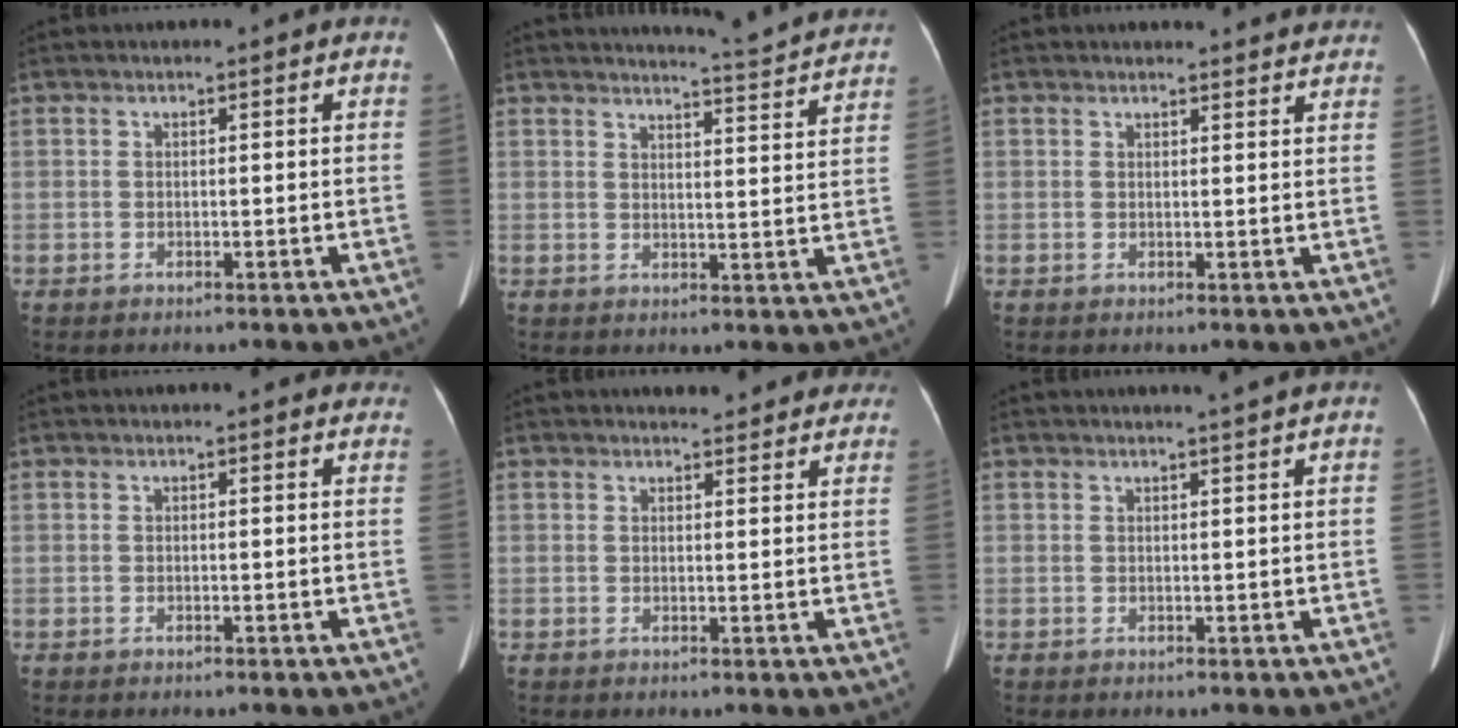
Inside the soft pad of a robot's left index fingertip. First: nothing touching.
{"total": 11.0, "force": [10.8, -1.1, 2.0], "torque": [-0.038, -0.039, 0.121]}
{"total": 7.0, "force": [6.8, 1.0, 1.2], "torque": [0.000, -0.005, 0.054]}
{"total": 4.6, "force": [3.9, 1.4, 1.9], "torque": [-0.012, 0.009, 0.031]}
{"total": 8.2, "force": [7.5, 2.4, 2.2], "torque": [-0.008, 0.000, 0.070]}
{"total": 2.7, "force": [2.4, -0.7, 1.1], "torque": [-0.015, 0.000, 0.029]}